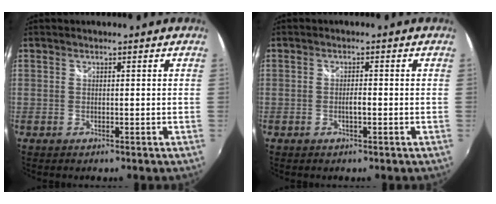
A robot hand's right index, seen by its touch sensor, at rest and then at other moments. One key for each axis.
{"total": 1.3, "fx": -0.5, "fy": 0.3, "fz": 1.2, "tx": -0.022, "ty": 0.000, "tz": -0.009}